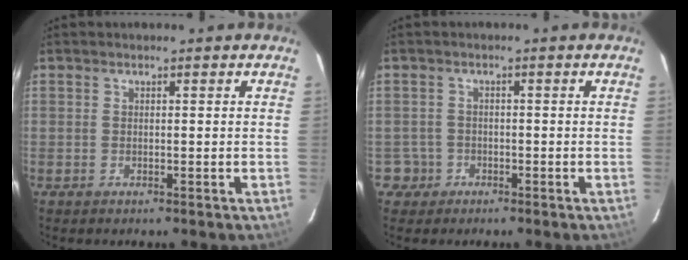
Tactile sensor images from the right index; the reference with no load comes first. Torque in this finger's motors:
{"motor_torque": [-0.17, 0.12, -0.77, -0.21]}